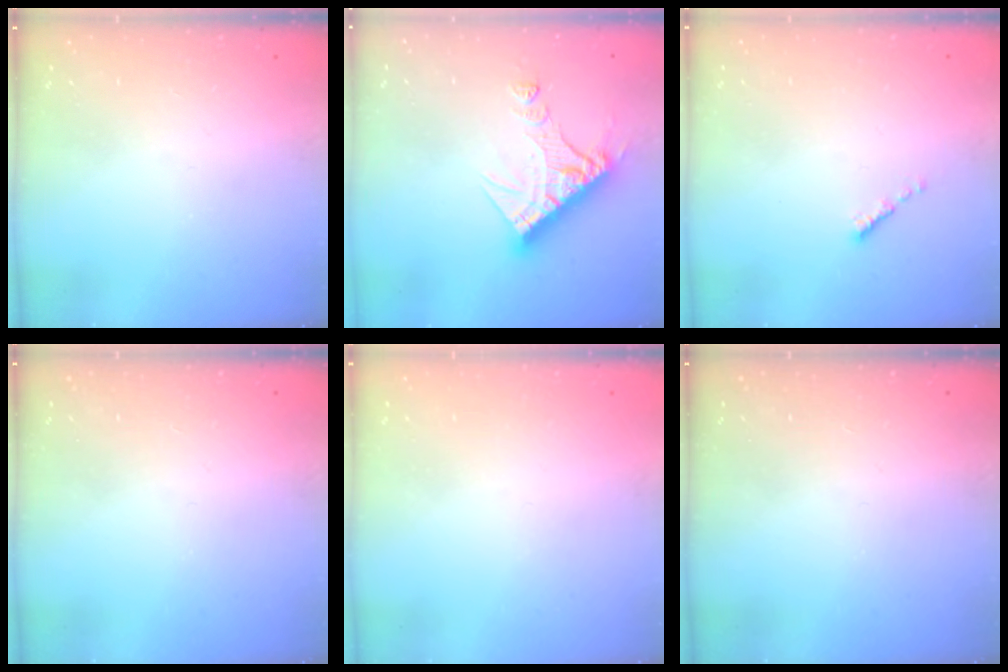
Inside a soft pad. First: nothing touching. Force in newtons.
{"total": 13.4, "press": 13.4, "slide": 1.3}
{"total": 0.0}
{"total": 0.0}
{"total": 1.6, "press": 1.6, "slide": 0.2}
{"total": 0.0}